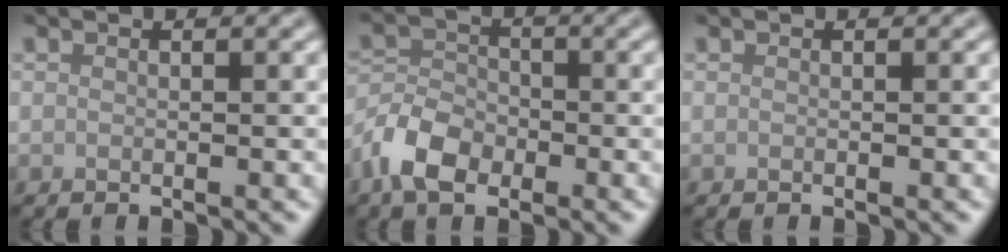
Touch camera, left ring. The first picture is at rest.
{"total": 4.7, "force": [-2.6, 2.9, 2.5], "torque": [-0.051, 0.003, -0.059]}
{"total": 0.0}